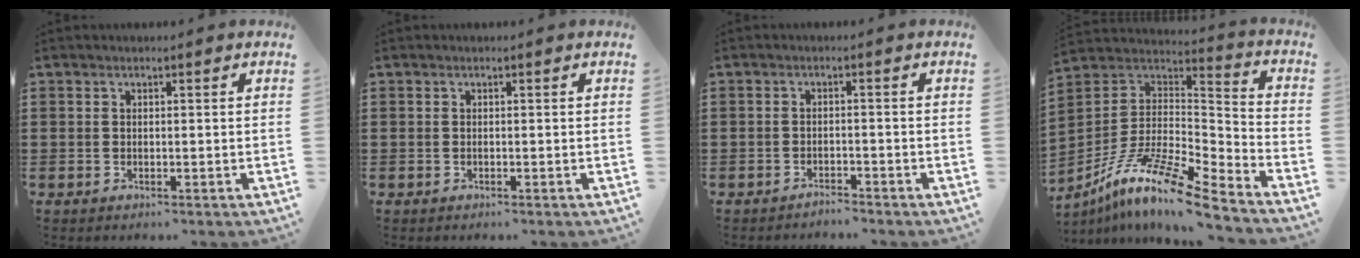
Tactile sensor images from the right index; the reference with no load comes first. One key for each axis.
{"total": 0.0}
{"total": 1.6, "fx": -1.6, "fy": 0.0, "fz": -0.1, "tx": -0.003, "ty": 0.002, "tz": -0.035}
{"total": 13.0, "fx": -9.5, "fy": 1.7, "fz": 8.6, "tx": -0.180, "ty": 0.010, "tz": -0.189}